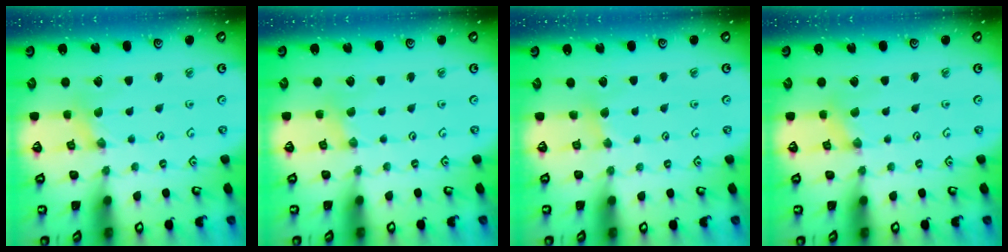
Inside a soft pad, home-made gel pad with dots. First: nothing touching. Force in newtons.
{"total": 1.1, "press": 1.0, "slide": 0.3}
{"total": 1.8, "press": 1.8, "slide": 0.3}
{"total": 1.6, "press": 1.6, "slide": 0.3}